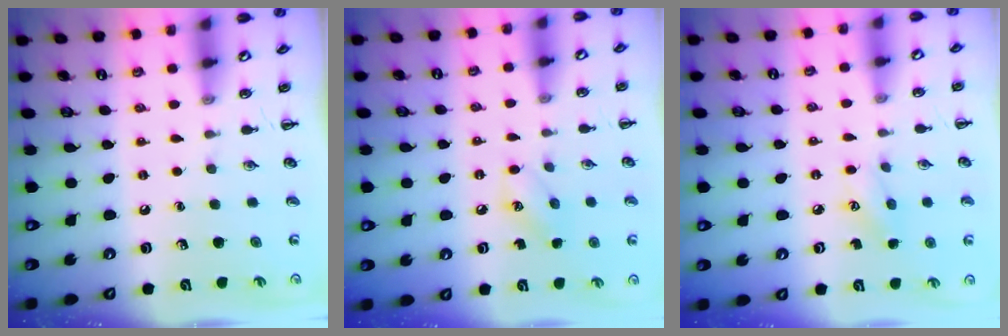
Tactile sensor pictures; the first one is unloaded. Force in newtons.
{"total": 6.8, "press": 6.7, "slide": 1.3}
{"total": 6.0, "press": 5.8, "slide": 1.3}